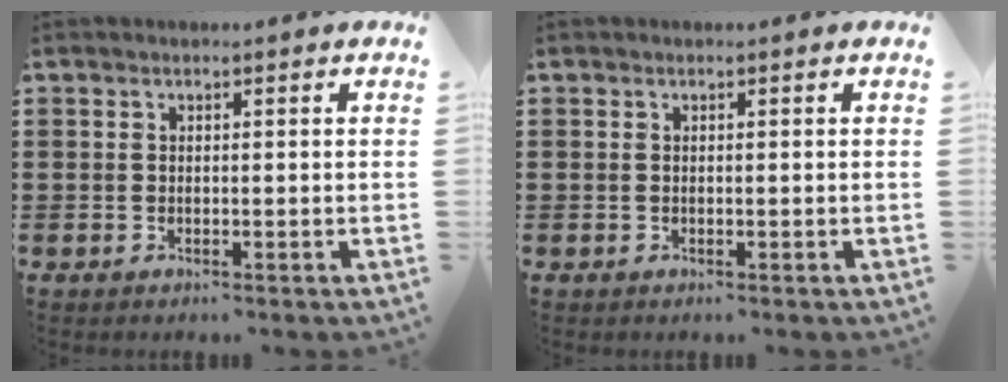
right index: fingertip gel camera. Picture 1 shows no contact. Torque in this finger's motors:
{"motor_torque": [1.01, 1.13, -0.02, 0.01]}